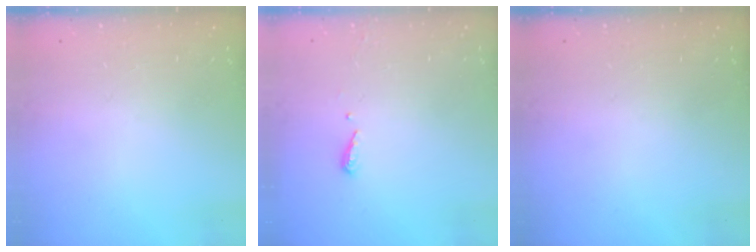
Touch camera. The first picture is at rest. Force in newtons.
{"total": 5.3, "press": 5.3, "slide": 0.5}
{"total": 0.0}